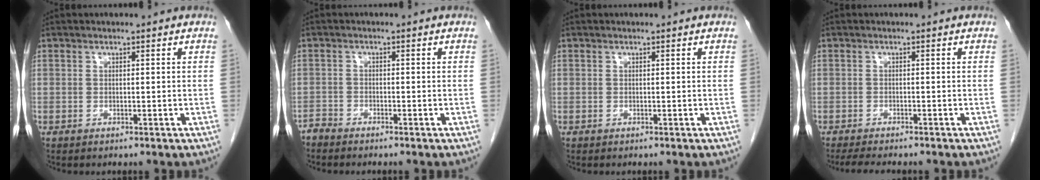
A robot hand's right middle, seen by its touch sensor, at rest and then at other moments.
{"total": 1.5, "force": [-1.4, 0.0, -0.2], "torque": [0.010, -0.004, -0.029]}
{"total": 0.0}
{"total": 5.7, "force": [-4.9, 0.9, 2.8], "torque": [-0.039, -0.011, -0.069]}